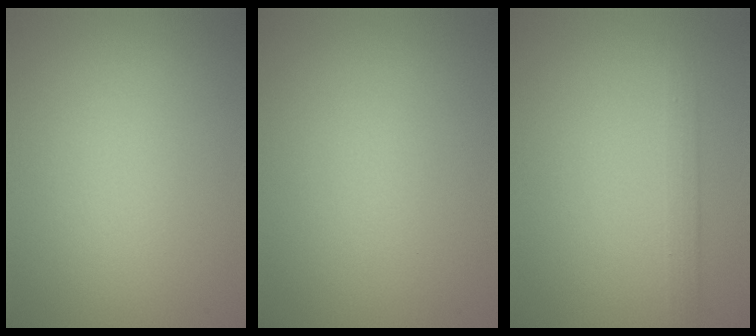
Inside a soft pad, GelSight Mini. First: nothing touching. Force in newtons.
{"total": 0.0}
{"total": 1.5, "press": 1.5, "slide": 0.1}